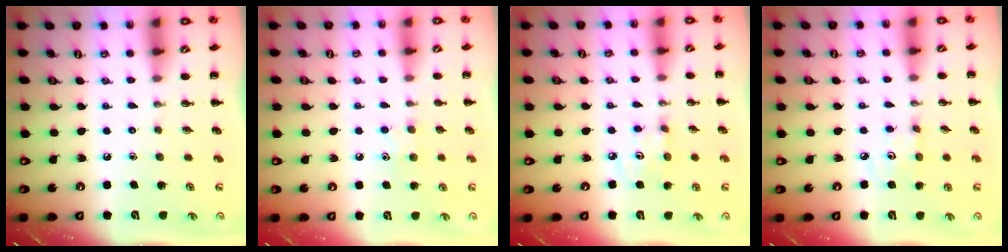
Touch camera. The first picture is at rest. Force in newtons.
{"total": 6.0, "press": 5.7, "slide": 1.8}
{"total": 3.9, "press": 3.7, "slide": 1.0}
{"total": 3.1, "press": 3.0, "slide": 0.9}